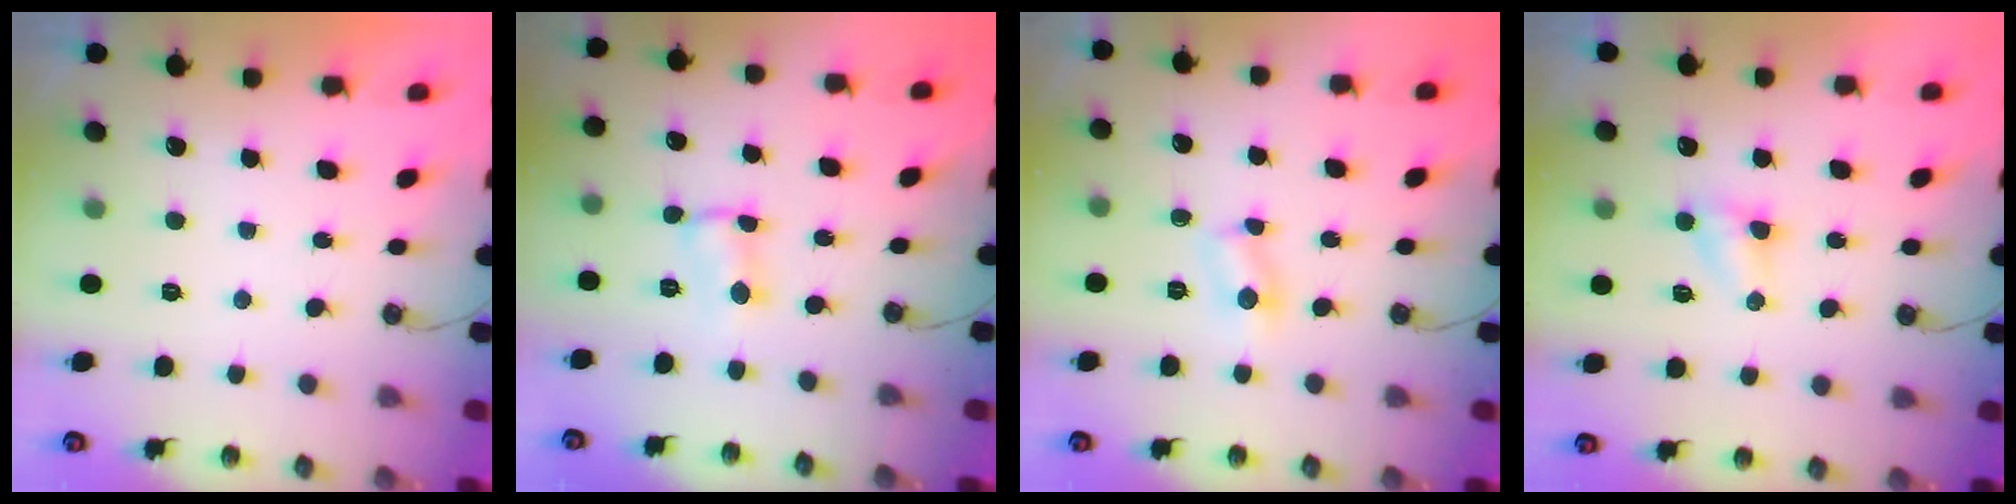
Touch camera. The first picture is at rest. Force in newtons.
{"total": 1.3, "press": 1.3, "slide": 0.5}
{"total": 3.1, "press": 3.1, "slide": 0.4}
{"total": 3.7, "press": 3.7, "slide": 0.5}